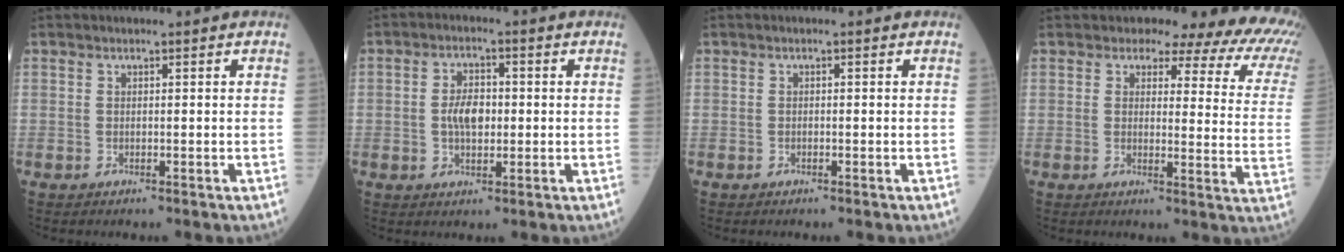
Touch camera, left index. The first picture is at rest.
{"total": 4.6, "force": [-0.2, 2.5, 3.8], "torque": [-0.078, 0.008, -0.003]}
{"total": 0.0}
{"total": 17.4, "force": [15.1, 4.9, 7.3], "torque": [-0.063, -0.064, 0.135]}